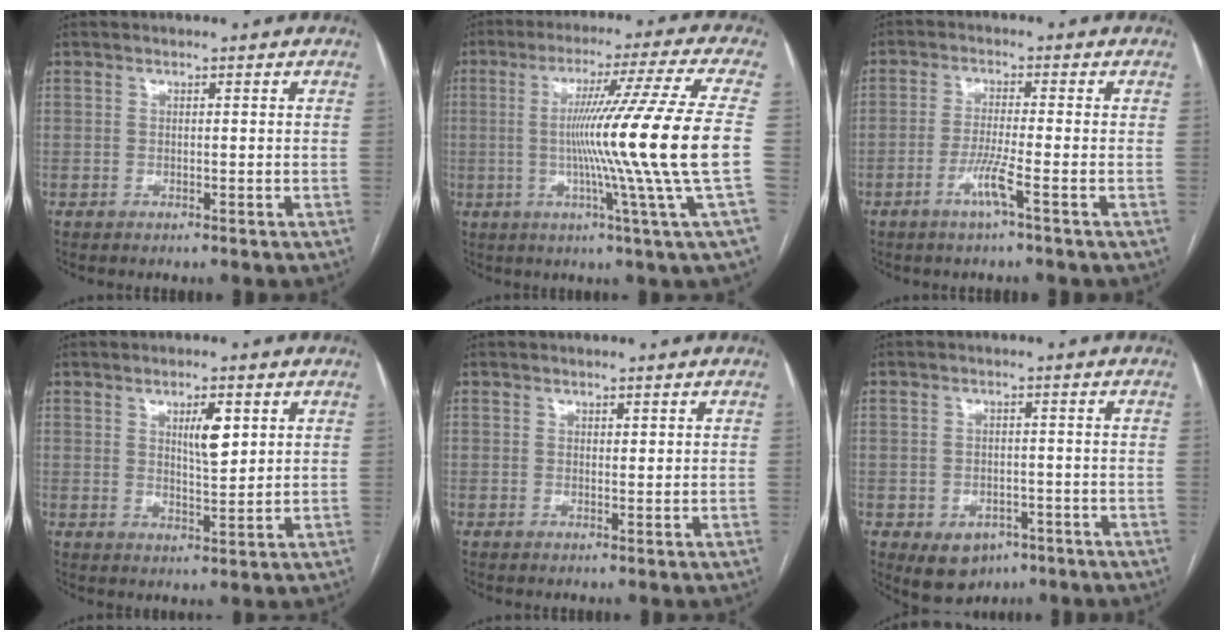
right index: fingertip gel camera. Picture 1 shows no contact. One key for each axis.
{"total": 17.8, "fx": -1.5, "fy": -4.1, "fz": 17.3, "tx": -0.265, "ty": -0.021, "tz": -0.034}
{"total": 4.2, "fx": -2.1, "fy": -0.7, "fz": 3.6, "tx": -0.073, "ty": -0.009, "tz": -0.043}
{"total": 4.6, "fx": 1.8, "fy": 1.0, "fz": 4.0, "tx": -0.069, "ty": -0.002, "tz": 0.033}
{"total": 0.8, "fx": 0.6, "fy": 0.3, "fz": 0.5, "tx": -0.001, "ty": -0.005, "tz": 0.008}
{"total": 6.0, "fx": -3.1, "fy": 4.4, "fz": 2.6, "tx": -0.036, "ty": 0.004, "tz": -0.031}